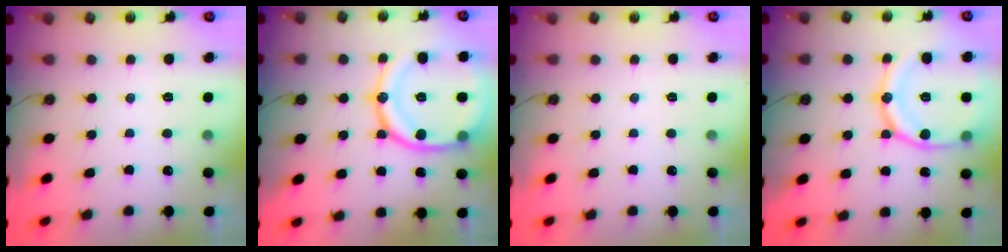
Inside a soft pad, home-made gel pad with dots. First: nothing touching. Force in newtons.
{"total": 21.9, "press": 21.7, "slide": 2.5}
{"total": 0.0}
{"total": 17.8, "press": 17.7, "slide": 1.9}